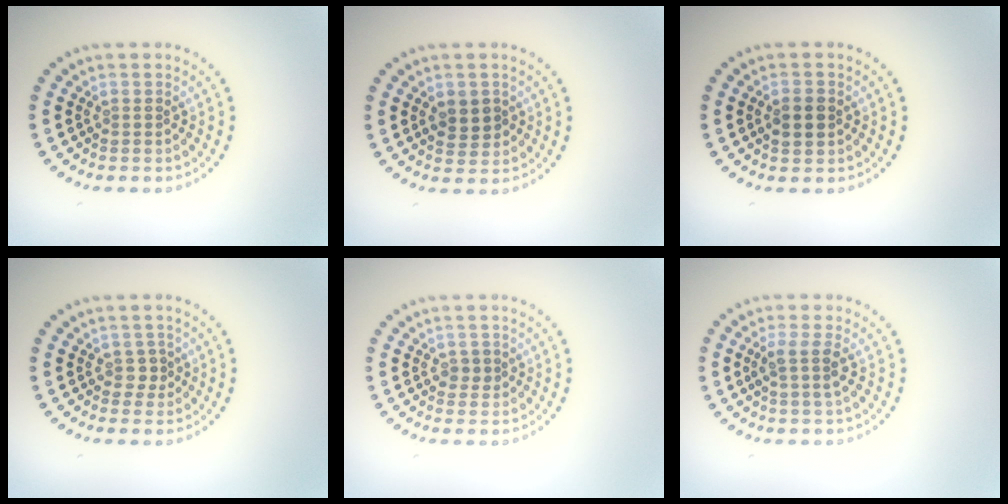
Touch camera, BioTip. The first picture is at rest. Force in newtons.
{"total": 2.3, "press": 2.3, "slide": 0.5}
{"total": 2.1, "press": 2.1, "slide": 0.1}
{"total": 1.2, "press": 1.0, "slide": 0.6}
{"total": 1.1, "press": 1.1, "slide": 0.3}
{"total": 1.9, "press": 1.5, "slide": 1.1}